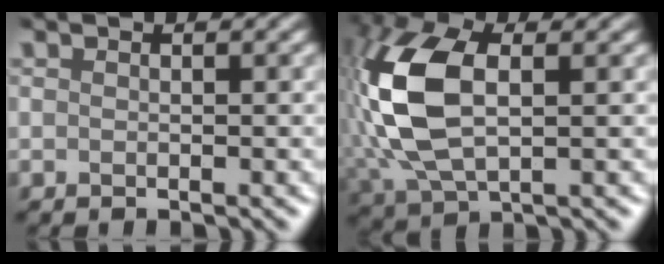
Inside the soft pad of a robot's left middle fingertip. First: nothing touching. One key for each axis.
{"total": 9.6, "fx": 0.2, "fy": 5.5, "fz": 7.9, "tx": -0.222, "ty": 0.005, "tz": 0.018}